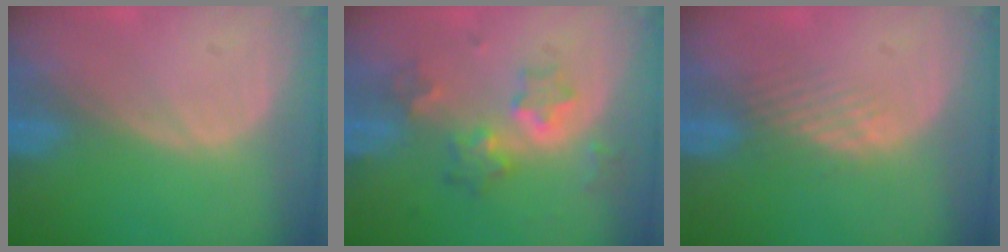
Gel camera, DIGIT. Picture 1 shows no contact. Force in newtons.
{"total": 6.5, "press": 5.6, "slide": 3.1}
{"total": 2.9, "press": 2.3, "slide": 1.8}